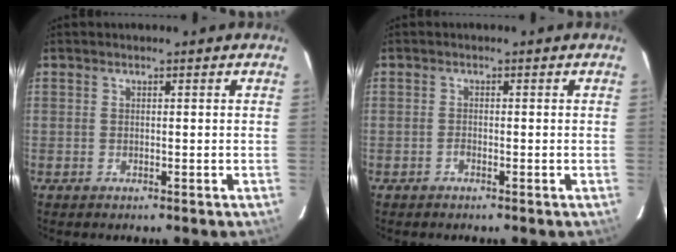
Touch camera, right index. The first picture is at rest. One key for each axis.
{"total": 0.6, "fx": -0.6, "fy": 0.2, "fz": 0.2, "tx": -0.003, "ty": 0.000, "tz": -0.013}